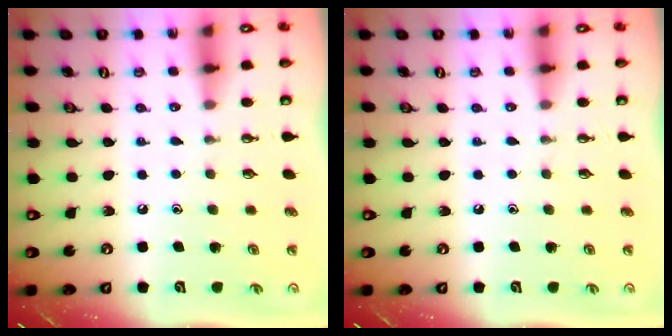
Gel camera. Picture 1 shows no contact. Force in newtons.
{"total": 0.0}